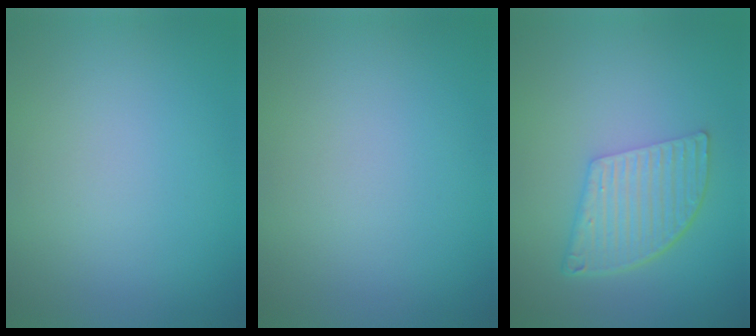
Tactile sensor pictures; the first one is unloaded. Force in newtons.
{"total": 0.0}
{"total": 5.2, "press": 3.7, "slide": 3.6}